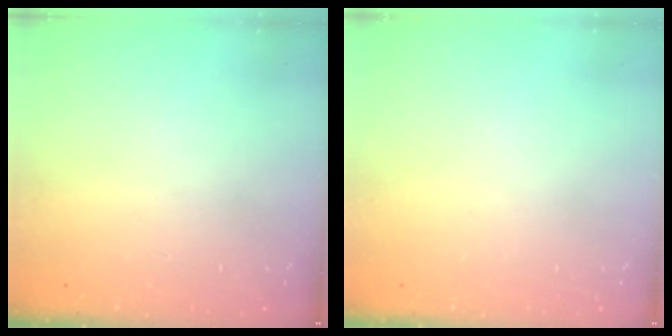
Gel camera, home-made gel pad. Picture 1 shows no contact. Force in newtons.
{"total": 0.0}